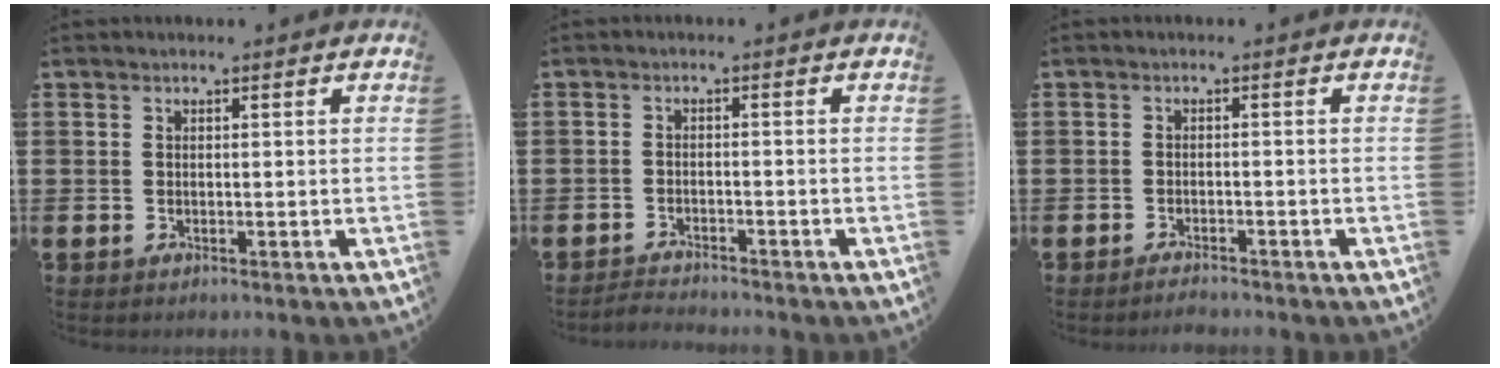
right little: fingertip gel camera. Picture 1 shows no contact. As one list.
[{"total": 1.6, "force": [-1.6, -0.1, -0.1], "torque": [-0.003, 0.003, -0.035]}, {"total": 1.3, "force": [-1.3, 0.0, 0.2], "torque": [-0.007, 0.000, -0.025]}]